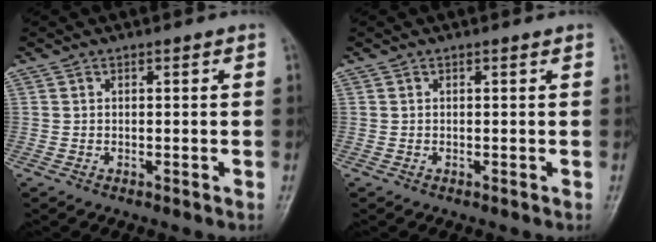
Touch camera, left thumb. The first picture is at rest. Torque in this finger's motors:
{"motor_torque": [0.00, 0.00, -0.05, 0.05, 0.00]}